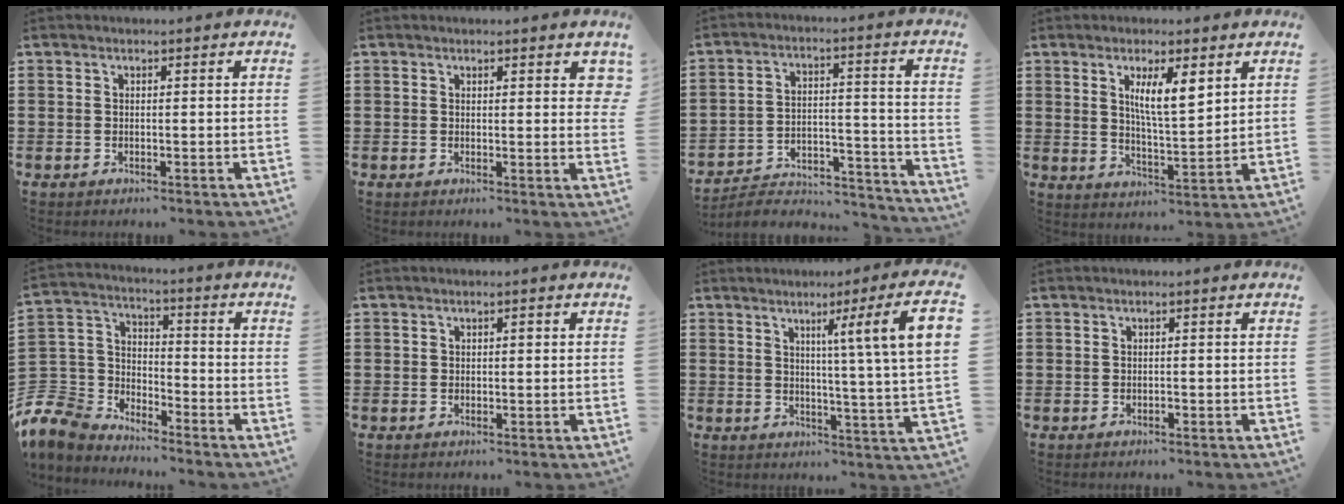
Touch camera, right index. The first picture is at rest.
{"total": 1.3, "force": [1.0, 0.6, 0.7], "torque": [0.000, -0.002, 0.015]}
{"total": 4.6, "force": [-4.3, 1.3, 1.1], "torque": [-0.021, 0.005, -0.089]}
{"total": 6.8, "force": [3.1, 1.6, 5.8], "torque": [-0.115, 0.002, 0.050]}
{"total": 6.6, "force": [-5.0, 4.2, 0.8], "torque": [-0.077, -0.008, -0.113]}
{"total": 0.7, "force": [0.1, 0.4, 0.6], "torque": [-0.012, 0.003, 0.001]}
{"total": 8.6, "force": [3.3, -1.5, 7.8], "torque": [-0.129, -0.013, 0.042]}
{"total": 0.0}